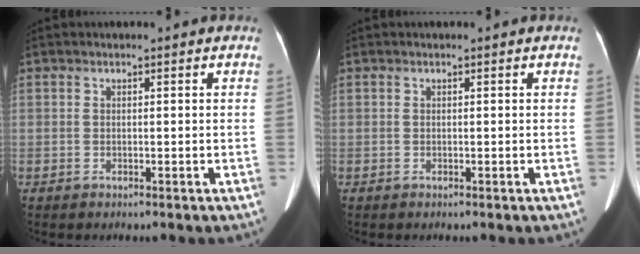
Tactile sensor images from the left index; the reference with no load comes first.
{"total": 0.0}